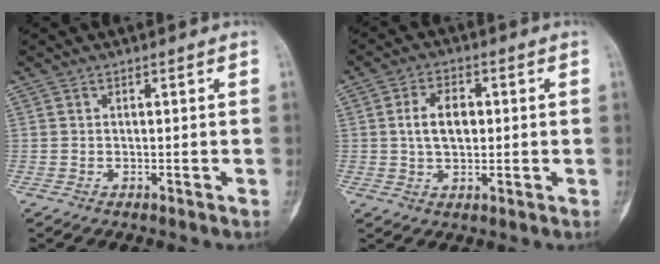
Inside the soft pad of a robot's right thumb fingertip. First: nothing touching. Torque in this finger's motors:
{"motor_torque": [0.86, 1.11, 0.40, -0.46, 0.22]}